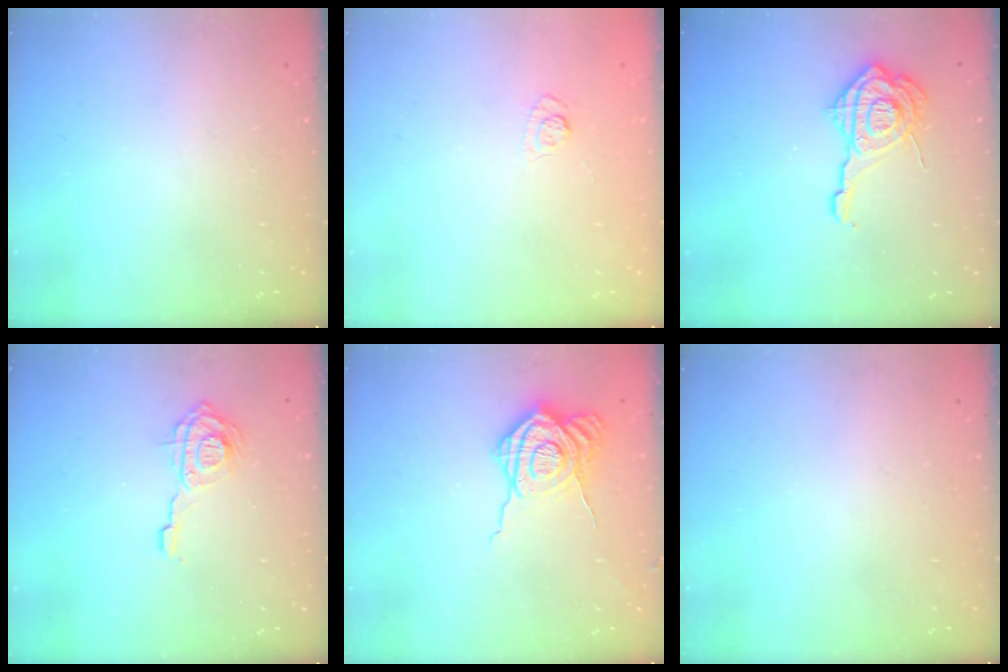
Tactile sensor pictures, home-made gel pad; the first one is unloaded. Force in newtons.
{"total": 3.5, "press": 3.1, "slide": 1.6}
{"total": 15.6, "press": 15.6, "slide": 1.4}
{"total": 10.3, "press": 10.3, "slide": 1.0}
{"total": 19.3, "press": 19.3, "slide": 0.5}
{"total": 0.0}